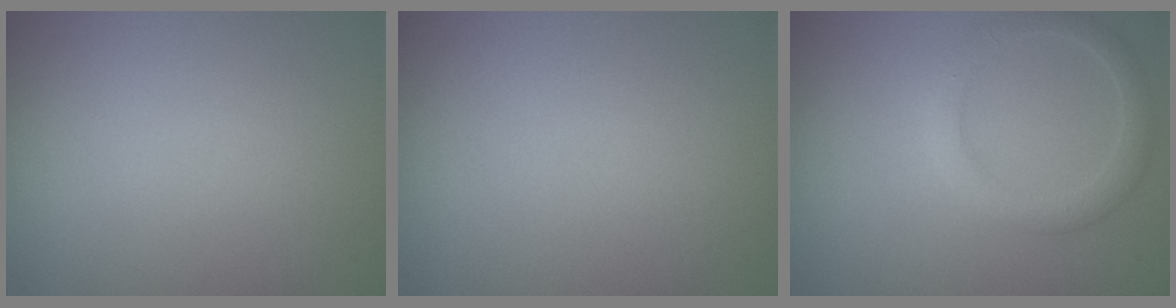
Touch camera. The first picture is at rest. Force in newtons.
{"total": 0.0}
{"total": 2.5, "press": 2.5, "slide": 0.1}